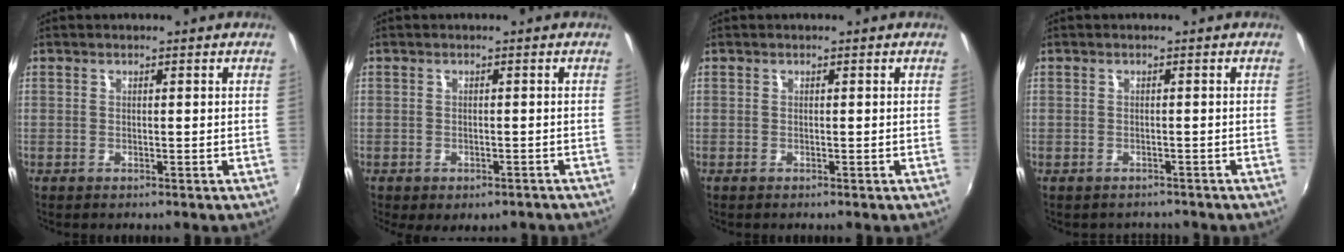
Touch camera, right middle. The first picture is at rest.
{"total": 3.6, "force": [-2.1, 2.5, 1.6], "torque": [-0.032, -0.014, -0.023]}
{"total": 0.0}
{"total": 1.9, "force": [-1.5, 1.1, 0.0], "torque": [-0.006, -0.002, -0.021]}